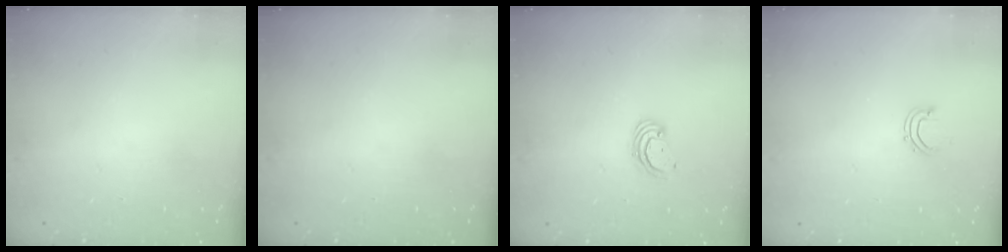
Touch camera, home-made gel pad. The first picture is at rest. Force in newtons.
{"total": 0.0}
{"total": 3.3, "press": 3.3, "slide": 0.2}
{"total": 3.9, "press": 3.8, "slide": 0.7}